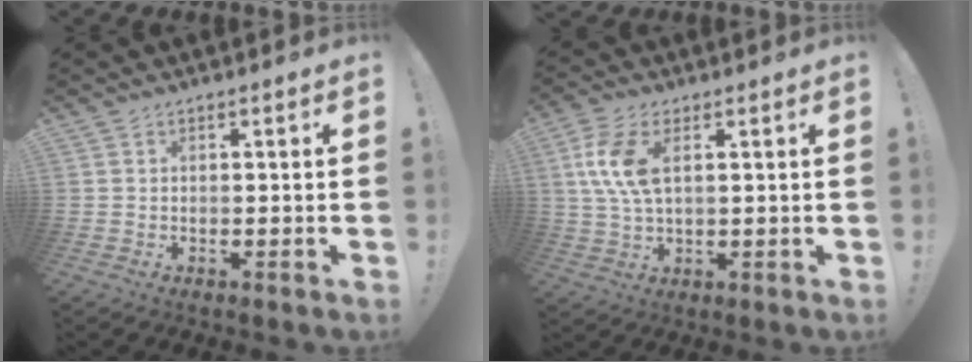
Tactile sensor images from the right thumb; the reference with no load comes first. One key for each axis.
{"total": 10.5, "fx": 2.9, "fy": 5.2, "fz": 8.7, "tx": -0.181, "ty": -0.003, "tz": 0.051}